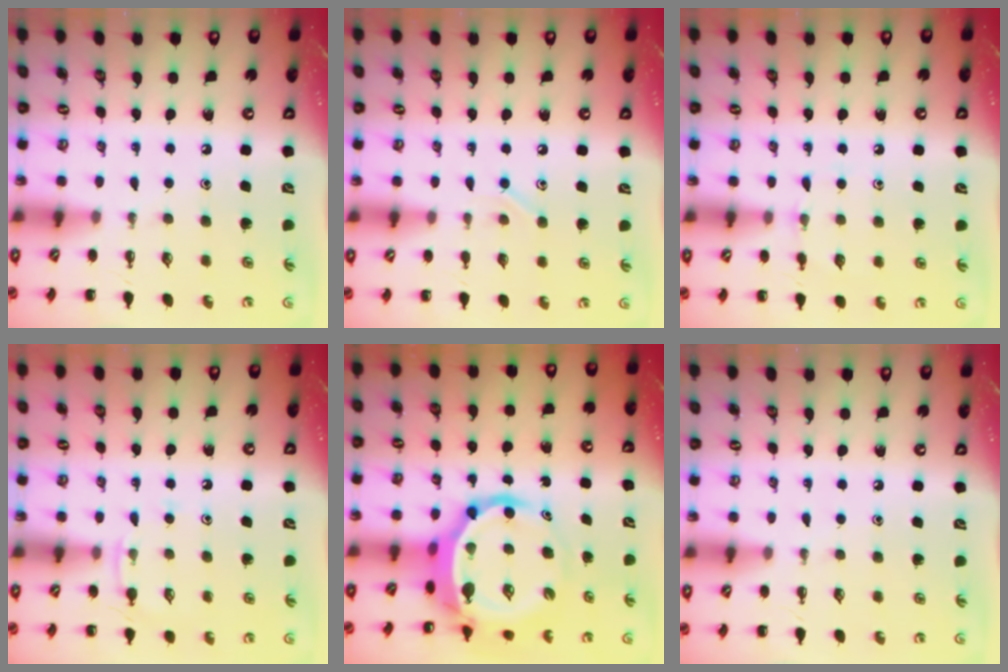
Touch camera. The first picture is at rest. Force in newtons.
{"total": 4.9, "press": 4.8, "slide": 0.9}
{"total": 4.8, "press": 4.5, "slide": 1.5}
{"total": 5.9, "press": 5.8, "slide": 1.4}
{"total": 8.5, "press": 8.1, "slide": 2.5}
{"total": 0.0}